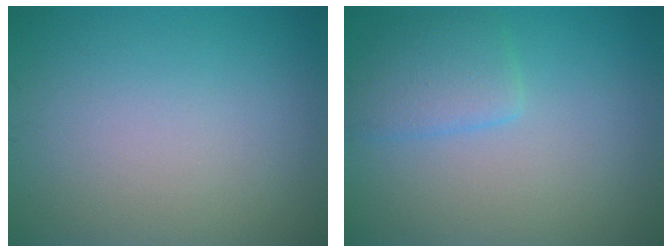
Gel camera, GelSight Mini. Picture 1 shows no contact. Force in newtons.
{"total": 2.8, "press": 2.8, "slide": 0.3}